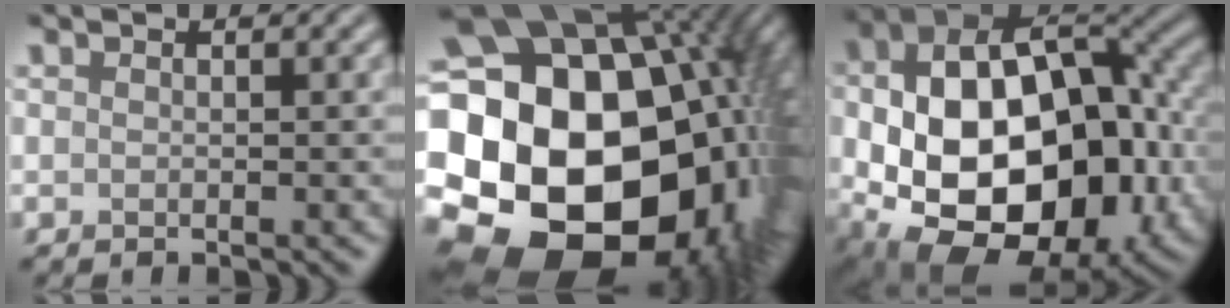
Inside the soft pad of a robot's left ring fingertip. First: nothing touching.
{"total": 25.8, "force": [-4.3, 20.6, 14.9], "torque": [-0.268, -0.036, -0.106]}
{"total": 18.5, "force": [-2.5, 12.4, 13.5], "torque": [-0.234, -0.018, -0.024]}